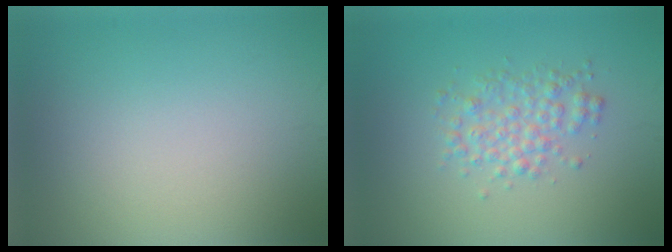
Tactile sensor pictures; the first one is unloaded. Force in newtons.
{"total": 2.7, "press": 2.7, "slide": 0.0}